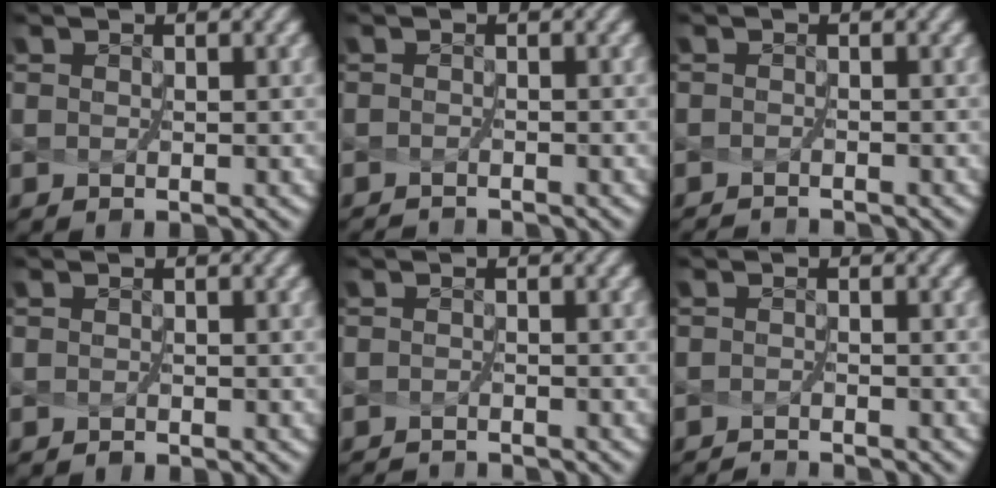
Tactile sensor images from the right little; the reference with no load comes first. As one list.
[{"total": 1.7, "force": [-1.6, -0.5, -0.4], "torque": [-0.001, -0.014, -0.027]}, {"total": 1.9, "force": [-1.8, -0.5, -0.3], "torque": [-0.002, -0.014, -0.031]}, {"total": 0.5, "force": [-0.5, 0.0, -0.2], "torque": [-0.001, -0.003, -0.006]}, {"total": 2.2, "force": [-2.1, -0.5, -0.3], "torque": [-0.001, -0.015, -0.037]}, {"total": 1.9, "force": [-1.7, -0.6, -0.4], "torque": [0.000, -0.010, -0.030]}]